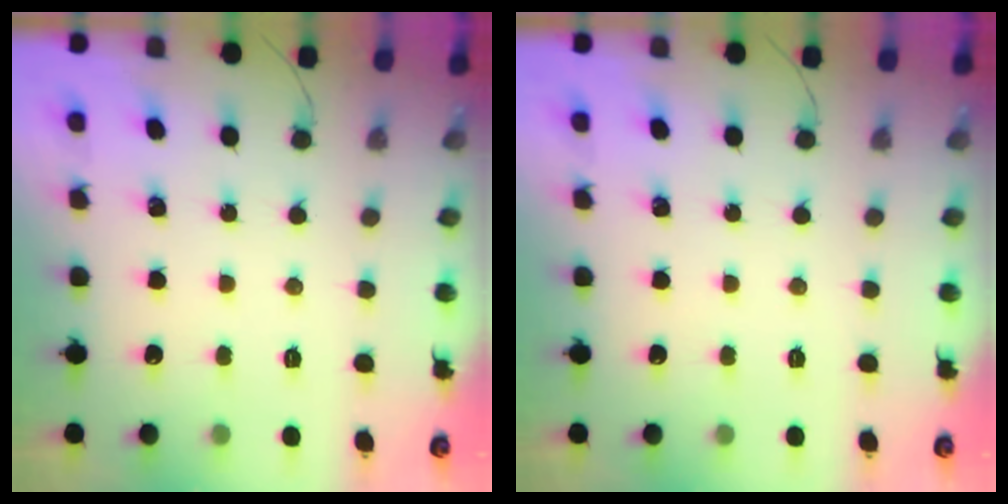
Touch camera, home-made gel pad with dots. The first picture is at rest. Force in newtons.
{"total": 0.0}